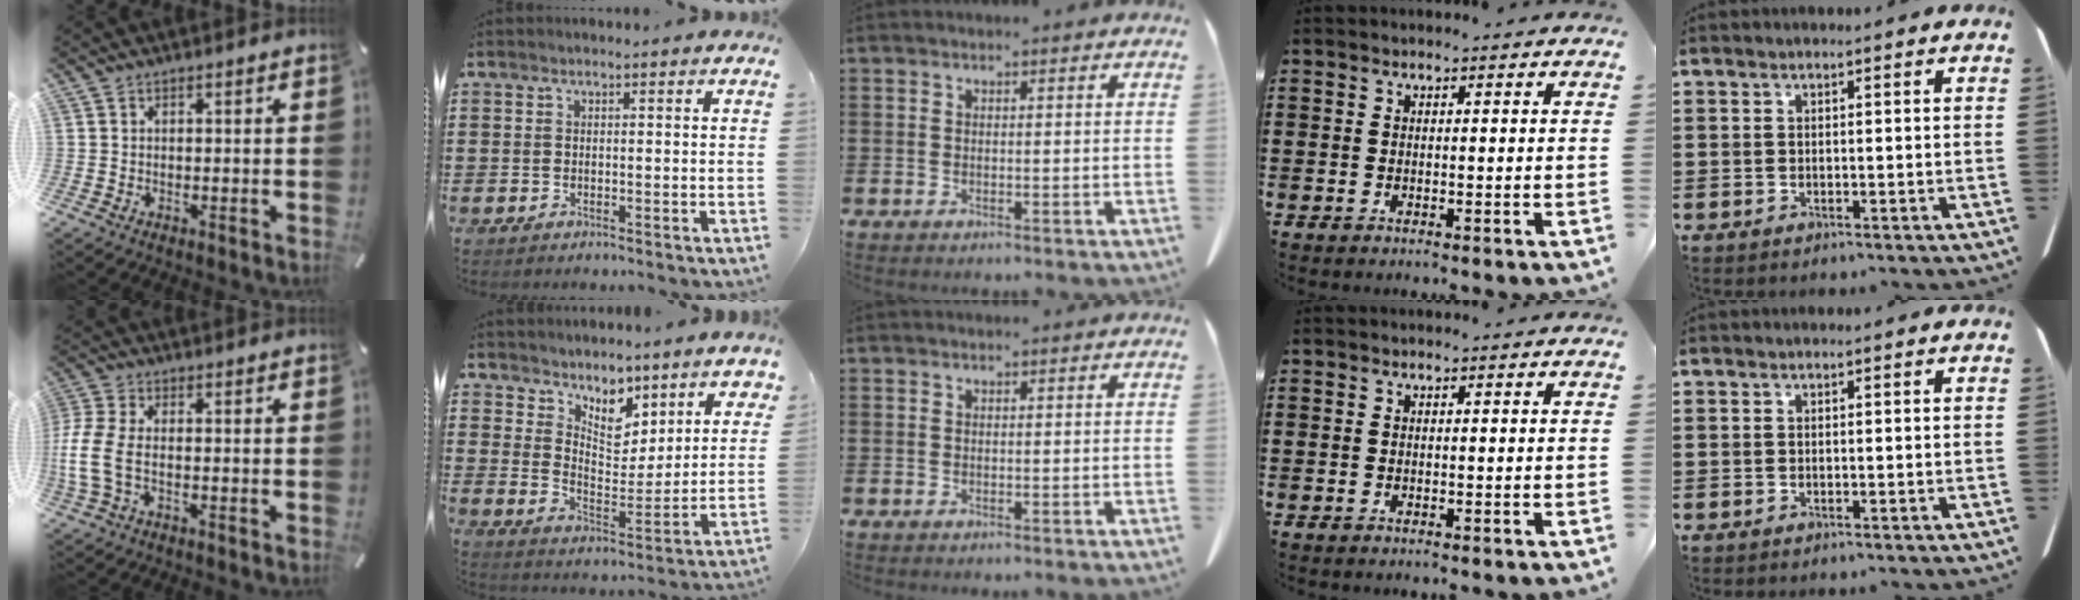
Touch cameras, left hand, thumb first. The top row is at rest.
{"thumb": {"total": 7.9, "force": [-1.8, 3.8, 6.7], "torque": [-0.154, -0.010, -0.033]}, "index": {"total": 6.3, "force": [5.7, 2.4, 1.3], "torque": [-0.041, -0.040, 0.098]}}